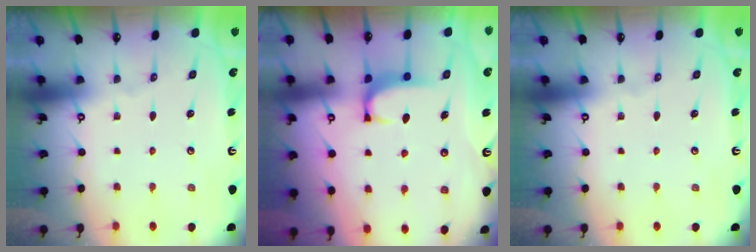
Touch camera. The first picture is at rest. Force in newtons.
{"total": 1.6, "press": 1.6, "slide": 0.5}
{"total": 0.0}